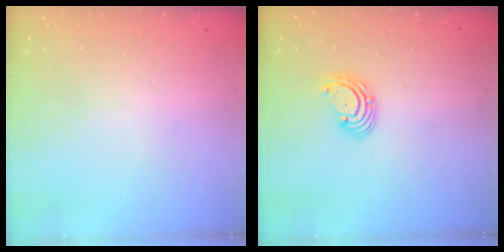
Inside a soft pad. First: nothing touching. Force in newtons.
{"total": 2.9, "press": 2.9, "slide": 0.1}